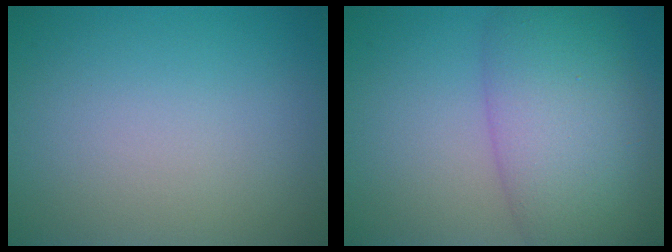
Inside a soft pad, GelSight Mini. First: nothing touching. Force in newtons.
{"total": 9.5, "press": 9.5, "slide": 0.3}